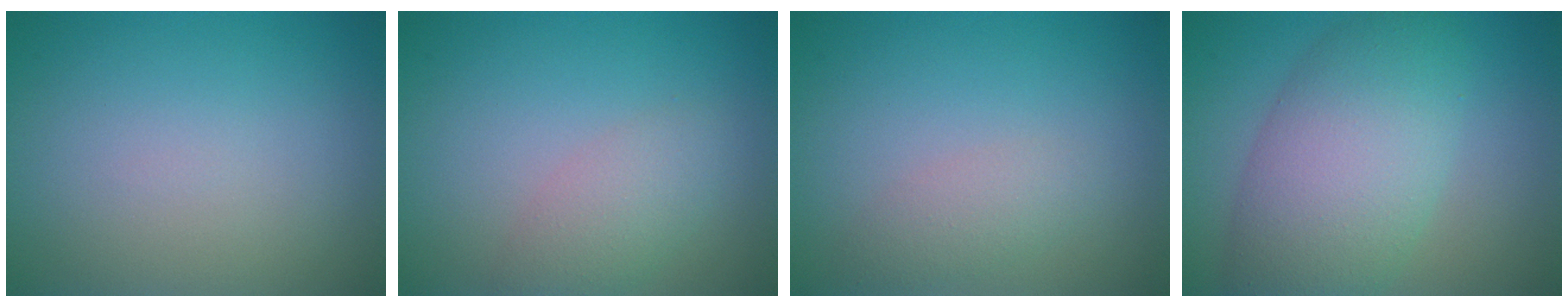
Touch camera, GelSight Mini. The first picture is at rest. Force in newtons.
{"total": 2.7, "press": 2.7, "slide": 0.1}
{"total": 1.8, "press": 1.8, "slide": 0.1}
{"total": 8.4, "press": 8.4, "slide": 0.4}